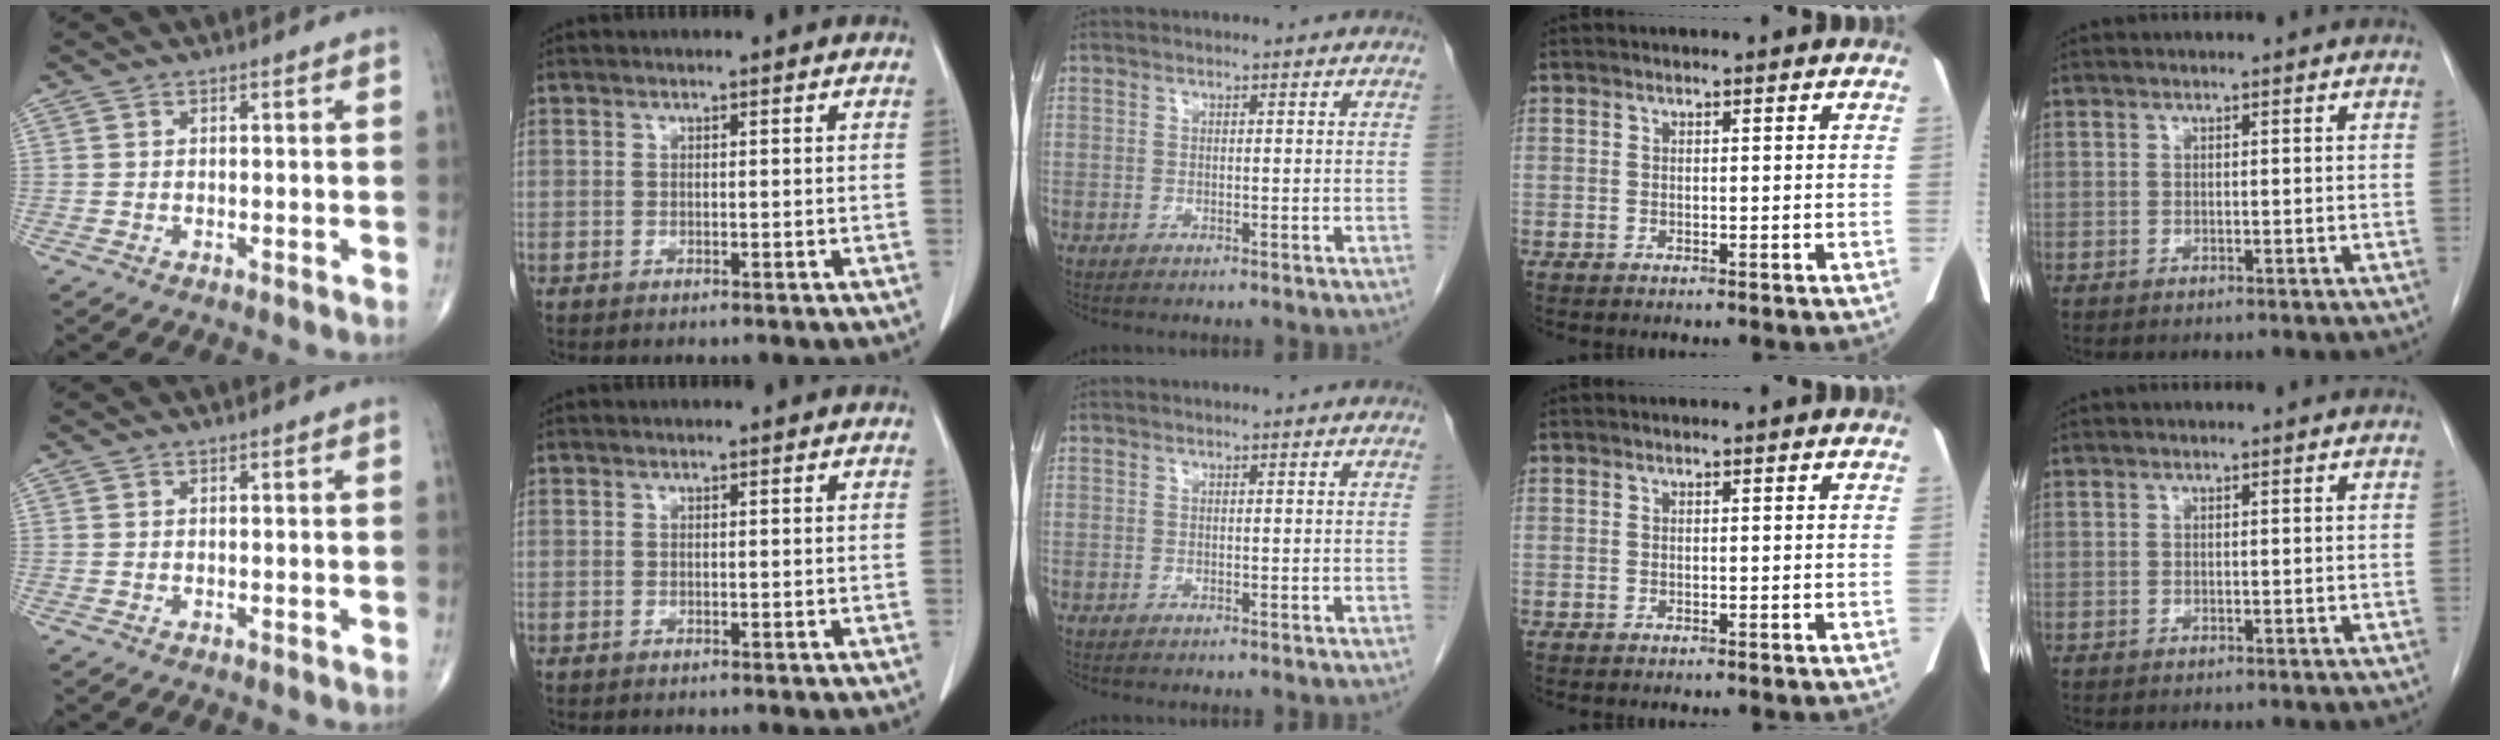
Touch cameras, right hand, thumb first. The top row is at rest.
{}